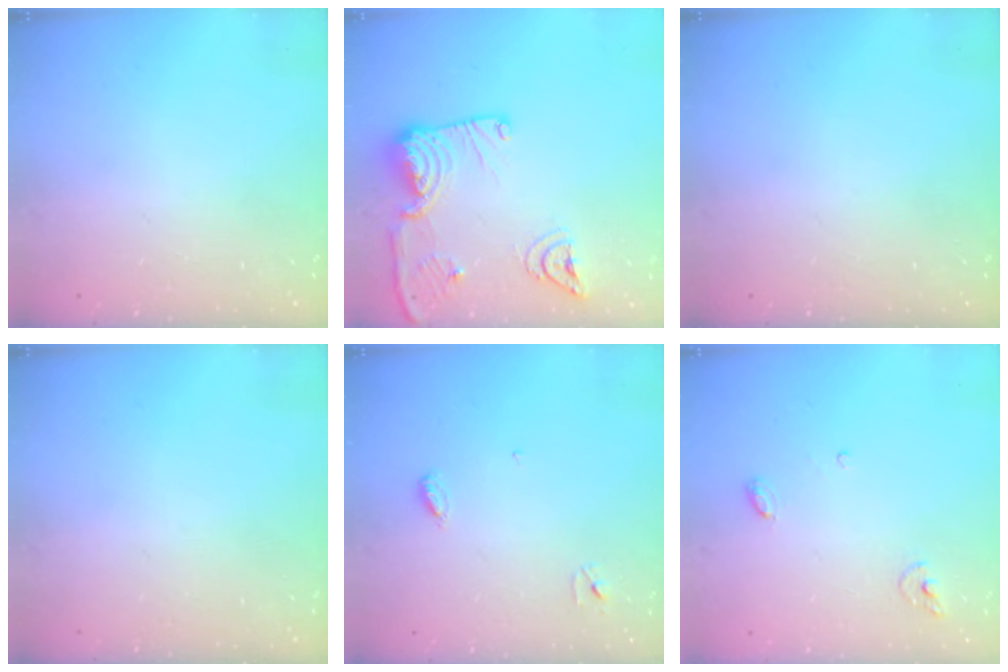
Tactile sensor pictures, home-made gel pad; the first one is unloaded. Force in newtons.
{"total": 16.4, "press": 16.3, "slide": 2.0}
{"total": 0.0}
{"total": 0.0}
{"total": 3.4, "press": 3.4, "slide": 0.3}
{"total": 3.8, "press": 3.8, "slide": 0.2}